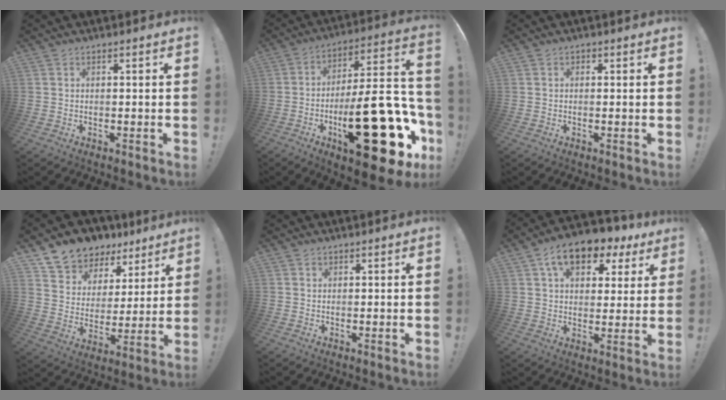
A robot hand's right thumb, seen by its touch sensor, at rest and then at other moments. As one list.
[{"total": 32.1, "force": [-11.4, 11.6, 27.7], "torque": [-0.397, 0.048, -0.165]}, {"total": 0.5, "force": [-0.2, 0.5, 0.1], "torque": [0.000, 0.002, -0.004]}, {"total": 8.9, "force": [7.2, 5.2, 0.7], "torque": [-0.018, -0.068, 0.134]}, {"total": 0.6, "force": [0.3, 0.4, 0.0], "torque": [0.006, -0.002, 0.005]}, {"total": 12.7, "force": [7.2, 7.5, 7.4], "torque": [-0.112, -0.038, 0.129]}]